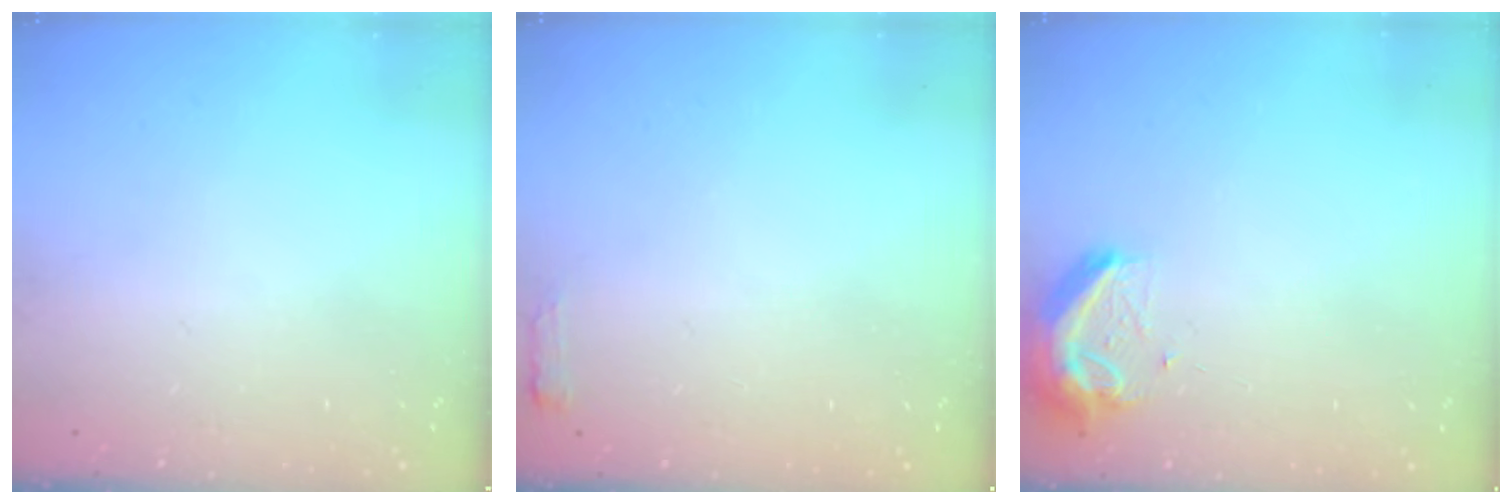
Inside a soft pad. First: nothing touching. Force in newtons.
{"total": 2.7, "press": 2.6, "slide": 0.5}
{"total": 10.1, "press": 10.1, "slide": 0.9}